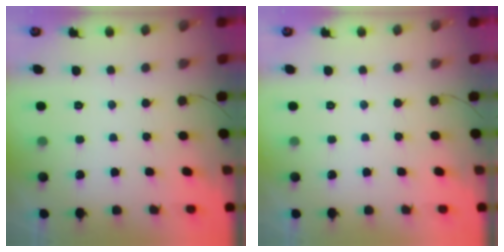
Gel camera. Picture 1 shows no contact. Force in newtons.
{"total": 0.0}